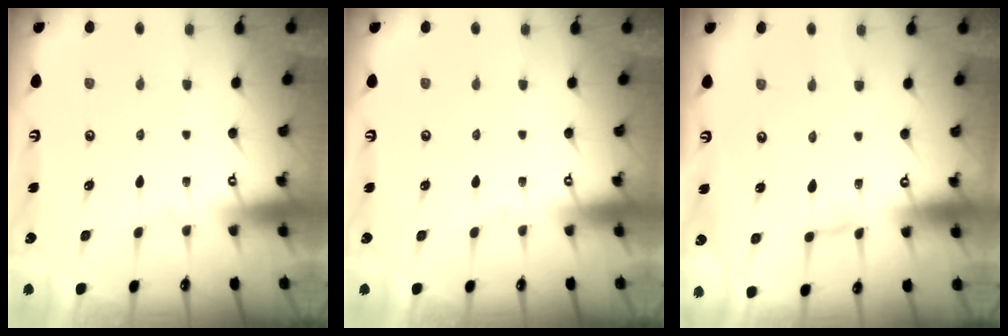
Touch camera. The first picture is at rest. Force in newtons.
{"total": 0.0}
{"total": 2.9, "press": 2.9, "slide": 0.2}